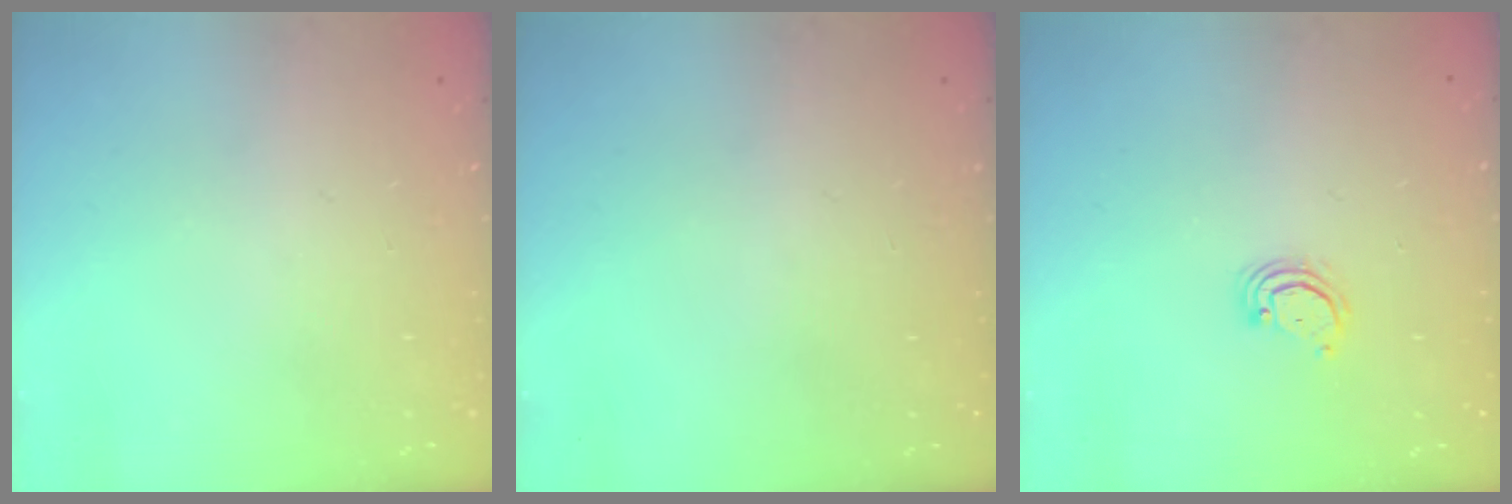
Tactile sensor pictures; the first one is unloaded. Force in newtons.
{"total": 0.0}
{"total": 2.9, "press": 2.9, "slide": 0.2}